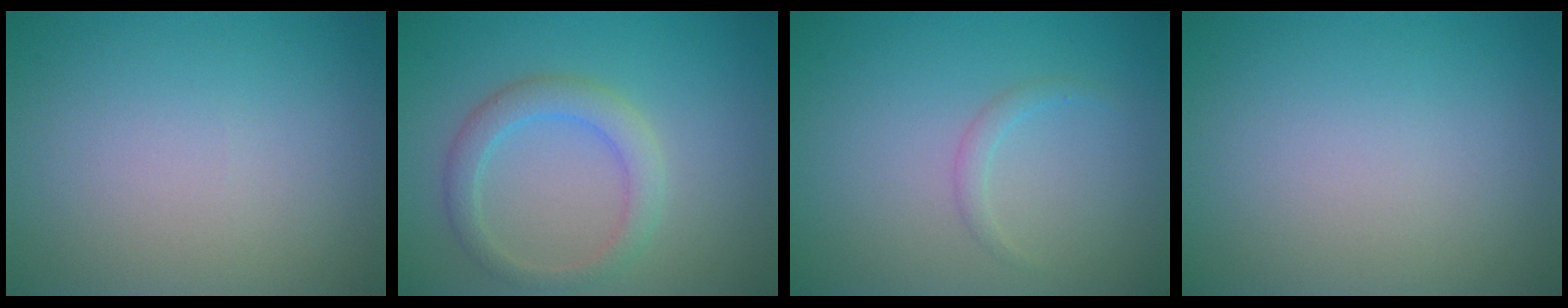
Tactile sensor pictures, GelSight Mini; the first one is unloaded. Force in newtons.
{"total": 2.9, "press": 2.9, "slide": 0.3}
{"total": 1.0, "press": 1.0, "slide": 0.0}
{"total": 0.0}